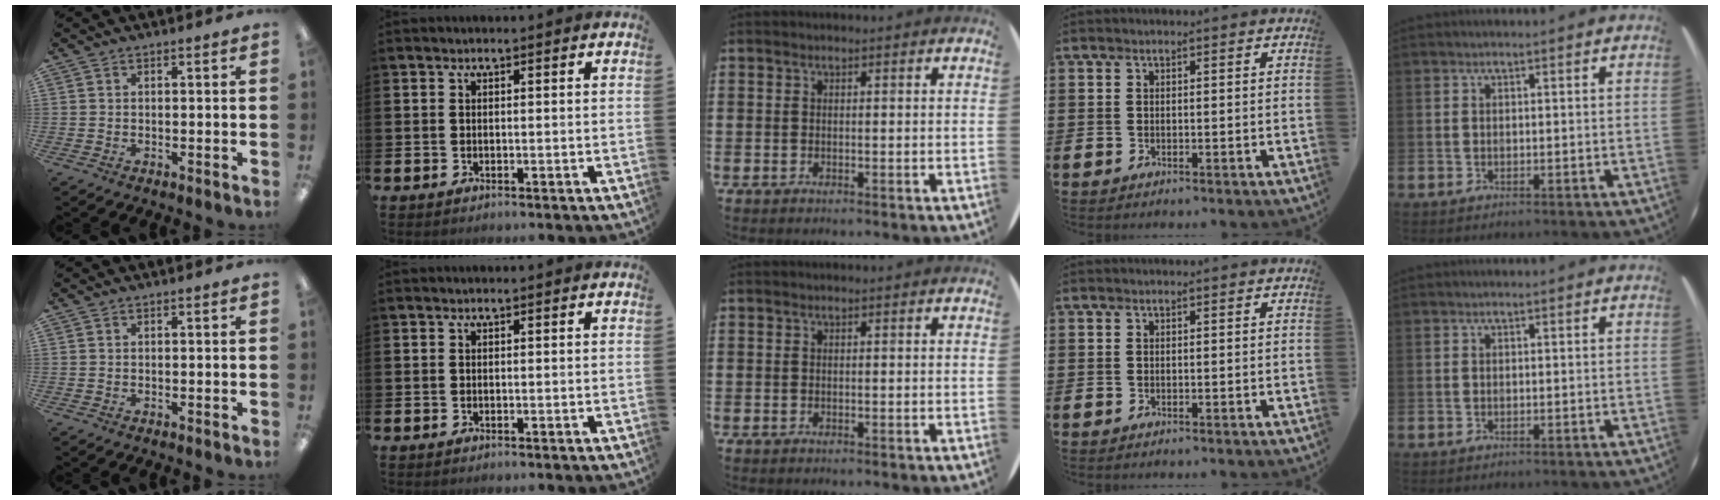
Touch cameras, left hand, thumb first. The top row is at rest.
{}